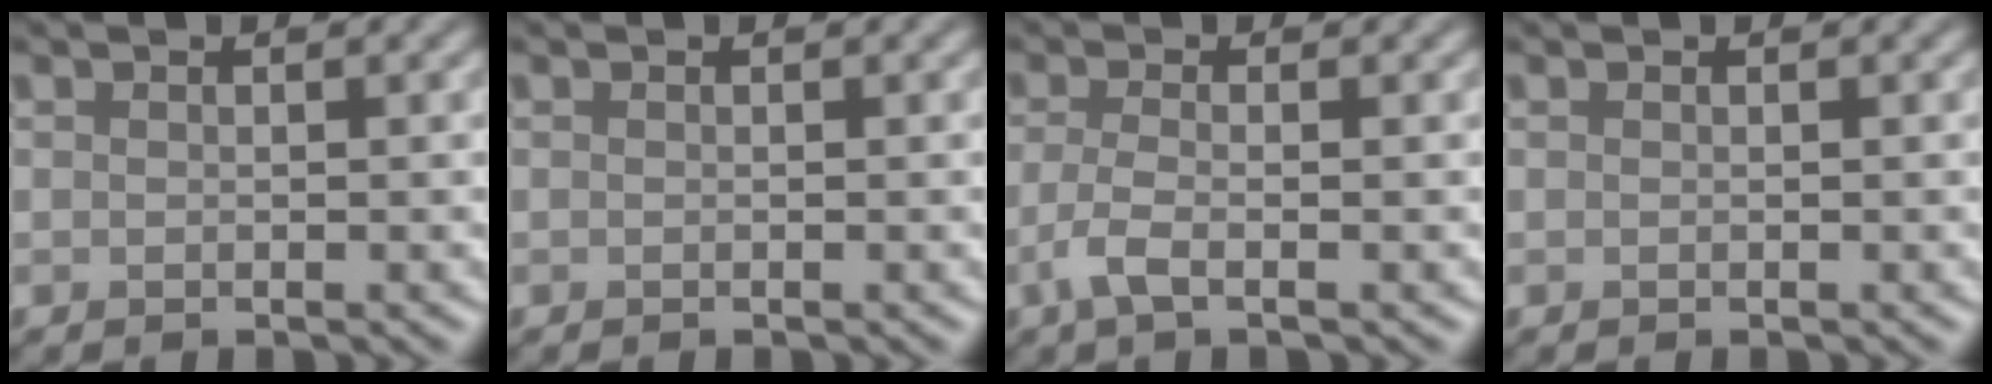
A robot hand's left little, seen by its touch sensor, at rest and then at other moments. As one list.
[{"total": 0.0}, {"total": 2.5, "force": [-1.0, 0.7, 2.2], "torque": [-0.051, -0.004, -0.027]}, {"total": 0.0}]